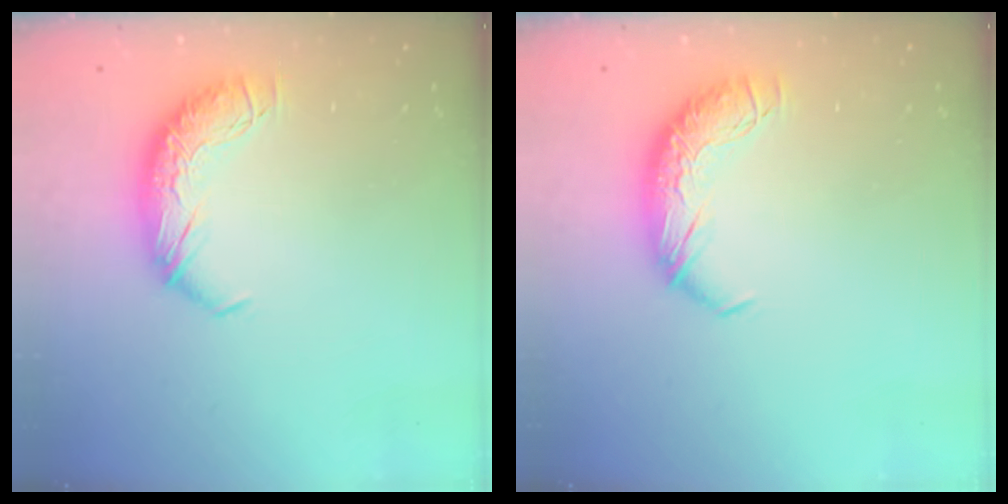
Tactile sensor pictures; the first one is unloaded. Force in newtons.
{"total": 0.0}